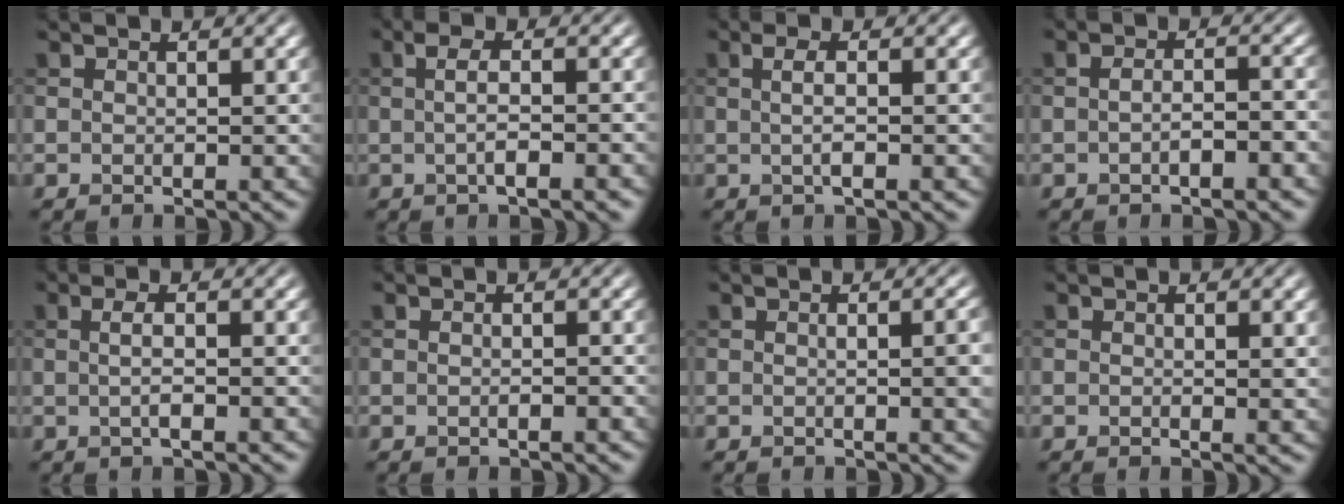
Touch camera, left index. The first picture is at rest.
{"total": 3.8, "force": [-0.3, 1.2, 3.5], "torque": [-0.046, 0.008, -0.009]}
{"total": 2.5, "force": [0.1, 0.7, 2.4], "torque": [-0.041, 0.004, -0.001]}
{"total": 2.8, "force": [-0.8, 1.0, 2.5], "torque": [-0.038, 0.001, -0.010]}
{"total": 2.2, "force": [0.0, 0.5, 2.1], "torque": [-0.036, 0.003, -0.003]}
{"total": 1.1, "force": [-0.3, 0.3, 1.0], "torque": [-0.011, -0.001, -0.003]}
{"total": 2.8, "force": [0.0, 0.8, 2.7], "torque": [-0.031, 0.001, -0.001]}
{"total": 1.2, "force": [0.1, 0.3, 1.2], "torque": [-0.015, -0.005, 0.000]}